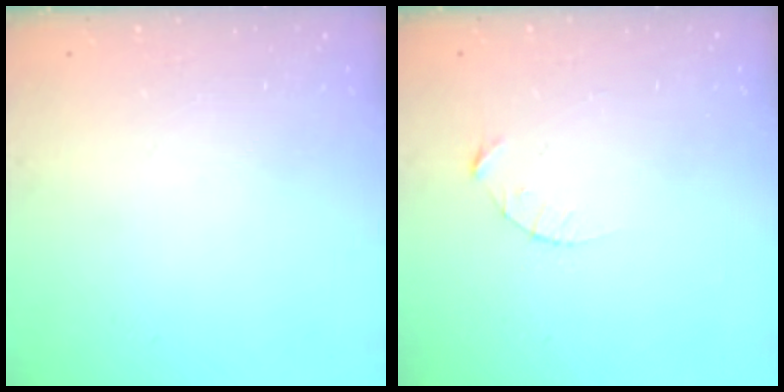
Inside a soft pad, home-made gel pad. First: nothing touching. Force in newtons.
{"total": 2.1, "press": 2.1, "slide": 0.3}